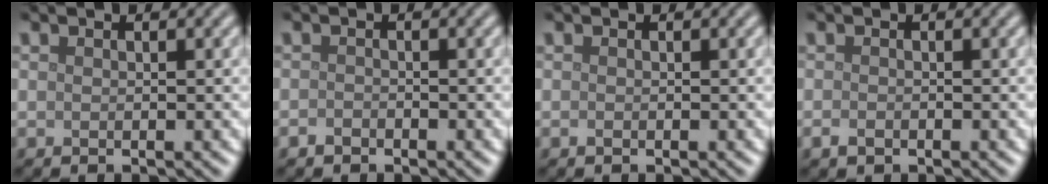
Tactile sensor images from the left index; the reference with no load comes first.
{"total": 0.8, "force": [-0.6, 0.4, 0.2], "torque": [-0.003, -0.002, -0.013]}
{"total": 0.0}
{"total": 0.8, "force": [-0.5, 0.5, 0.4], "torque": [-0.009, -0.003, -0.010]}